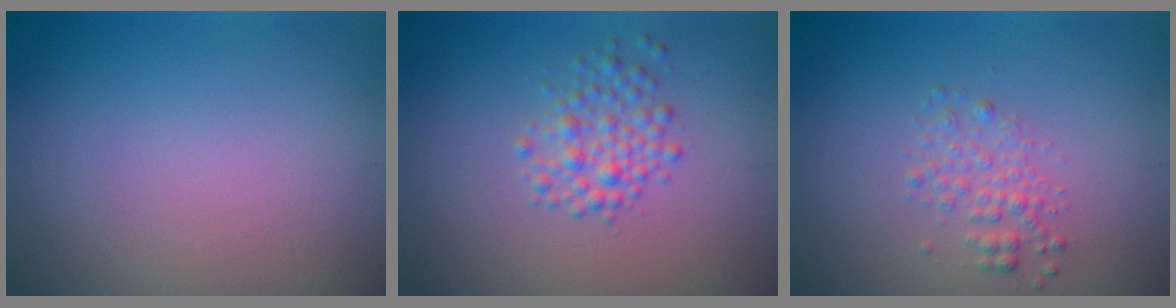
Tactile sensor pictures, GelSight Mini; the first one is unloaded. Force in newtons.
{"total": 2.6, "press": 2.6, "slide": 0.0}
{"total": 1.9, "press": 1.9, "slide": 0.1}